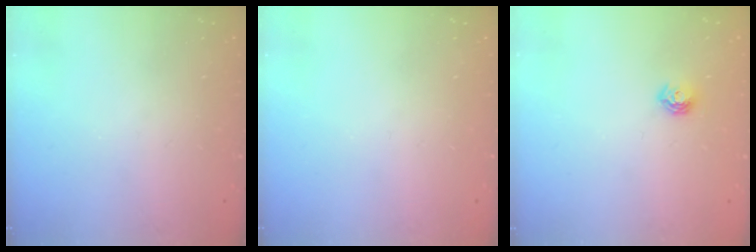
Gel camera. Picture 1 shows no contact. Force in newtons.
{"total": 0.0}
{"total": 5.2, "press": 5.2, "slide": 0.5}